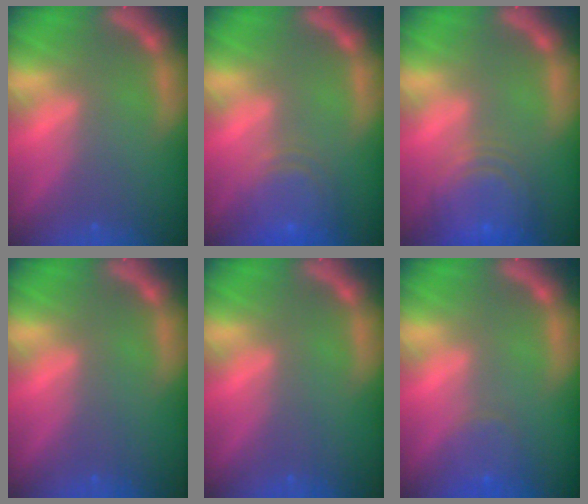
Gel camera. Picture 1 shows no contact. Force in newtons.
{"total": 6.1}
{"total": 8.5}
{"total": 0.0}
{"total": 0.0}
{"total": 2.4}